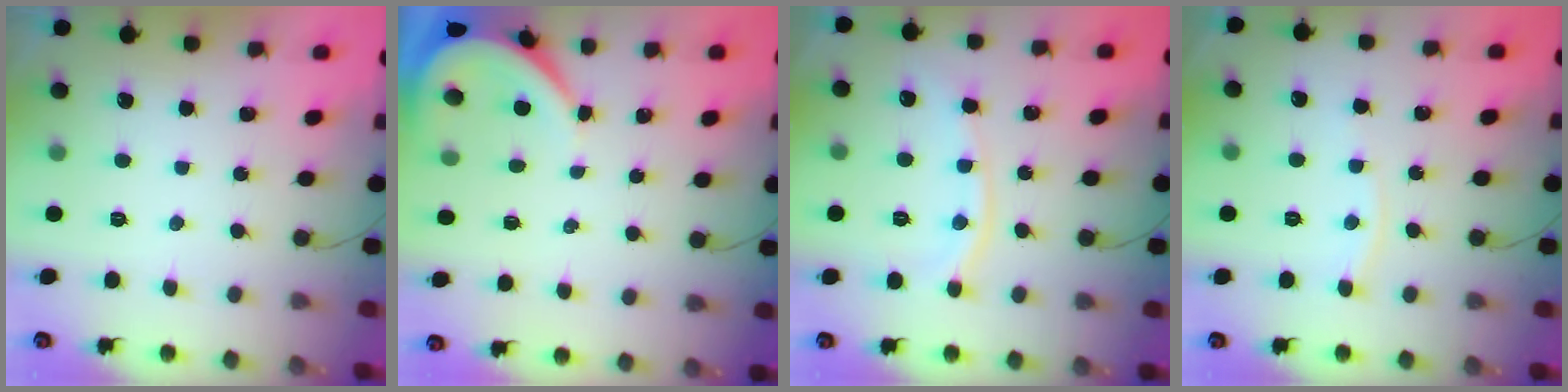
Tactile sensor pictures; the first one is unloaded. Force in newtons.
{"total": 3.7, "press": 3.7, "slide": 0.4}
{"total": 9.6, "press": 9.6, "slide": 1.2}
{"total": 4.4, "press": 4.3, "slide": 0.7}